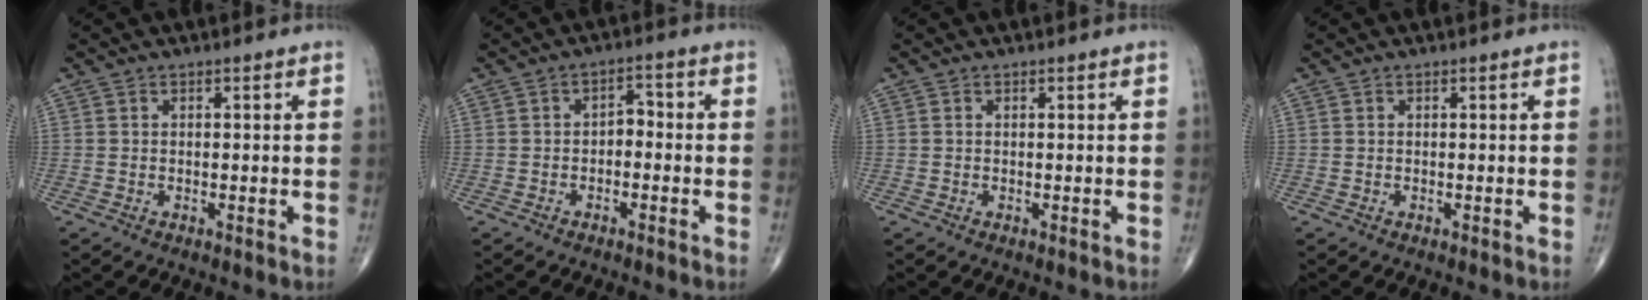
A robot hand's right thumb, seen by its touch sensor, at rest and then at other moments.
{"total": 3.2, "force": [-0.8, 2.0, 2.3], "torque": [-0.021, 0.021, -0.022]}
{"total": 0.0}
{"total": 0.0}